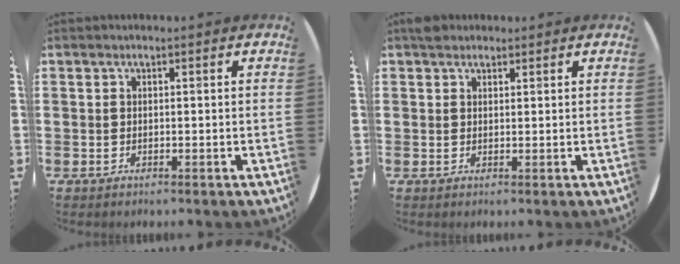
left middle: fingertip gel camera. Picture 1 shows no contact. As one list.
[{"total": 1.6, "force": [1.4, 0.7, 0.2], "torque": [0.000, 0.001, 0.026]}]